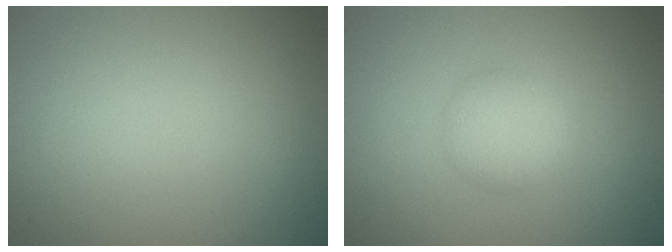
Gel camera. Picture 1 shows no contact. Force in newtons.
{"total": 2.4, "press": 2.4, "slide": 0.1}